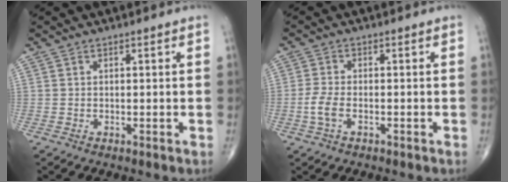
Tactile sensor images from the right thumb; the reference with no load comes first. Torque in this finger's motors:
{"motor_torque": [0.11, -0.08, 0.49, 0.02, 0.02]}